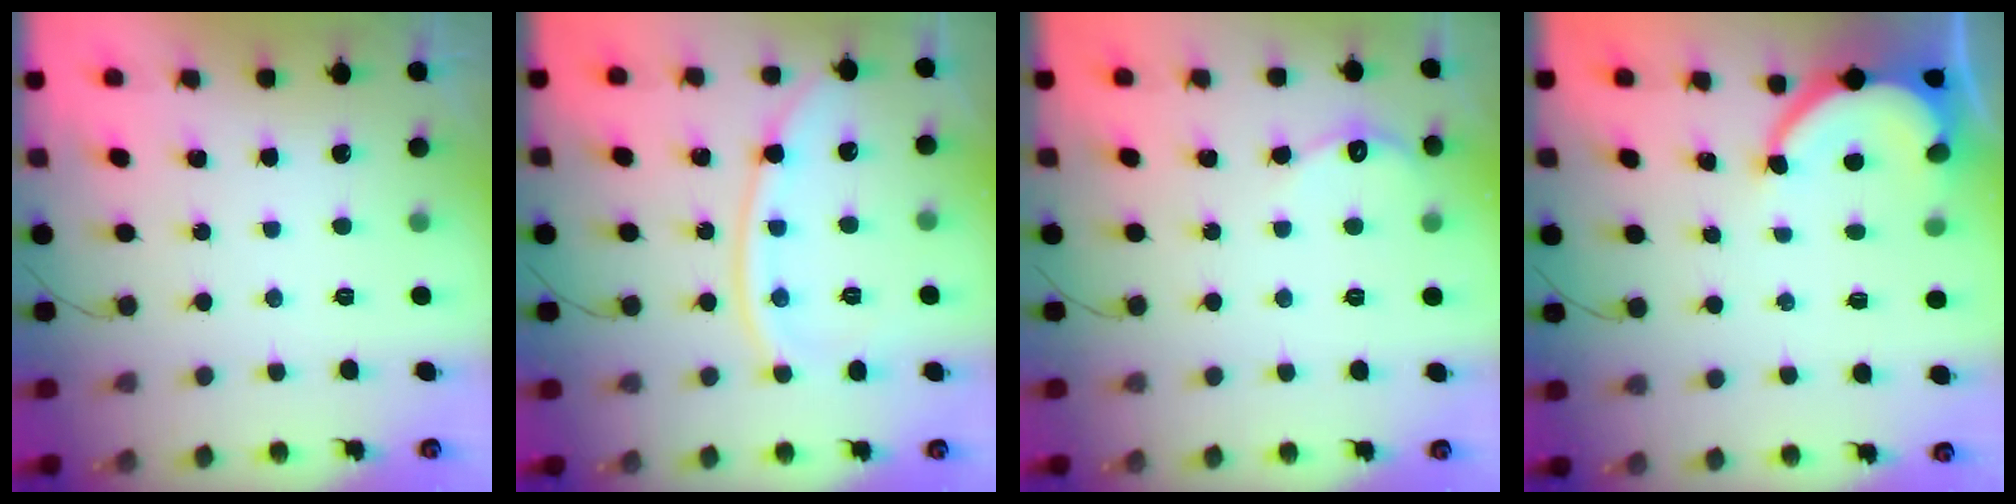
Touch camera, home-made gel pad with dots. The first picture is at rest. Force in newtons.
{"total": 11.8, "press": 11.7, "slide": 1.6}
{"total": 3.7, "press": 3.6, "slide": 0.5}
{"total": 6.7, "press": 6.7, "slide": 0.6}